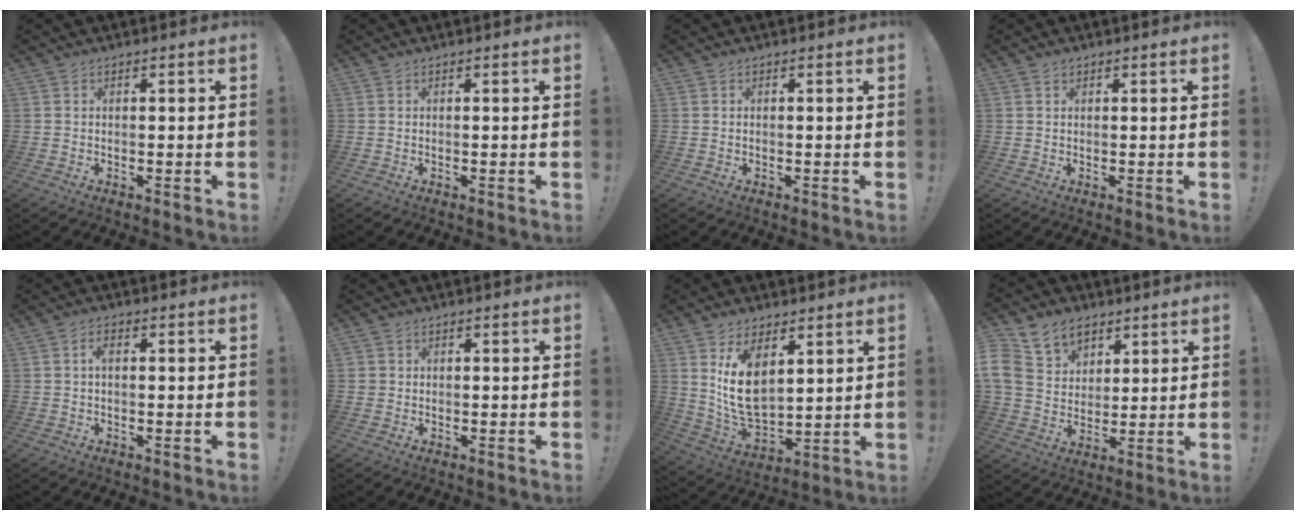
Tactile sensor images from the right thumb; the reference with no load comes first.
{"total": 0.0}
{"total": 0.0}
{"total": 0.6, "force": [0.5, 0.4, 0.1], "torque": [-0.001, -0.002, 0.009]}
{"total": 1.9, "force": [-0.1, 0.8, 1.7], "torque": [-0.029, 0.005, -0.005]}
{"total": 1.1, "force": [0.2, 1.0, 0.2], "torque": [-0.004, 0.002, 0.004]}
{"total": 12.6, "force": [5.9, 7.6, 8.1], "torque": [-0.151, -0.049, 0.108]}
{"total": 14.4, "force": [7.3, 10.6, 6.4], "torque": [-0.120, -0.035, 0.146]}